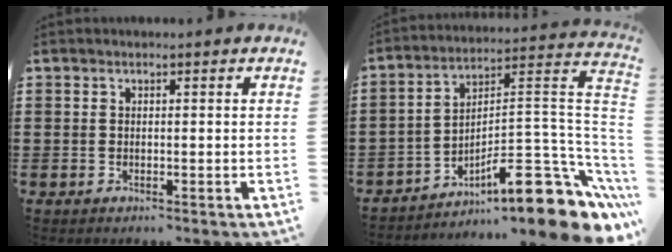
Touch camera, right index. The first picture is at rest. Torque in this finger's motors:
{"motor_torque": [0.03, 0.10, 0.61, 0.05]}